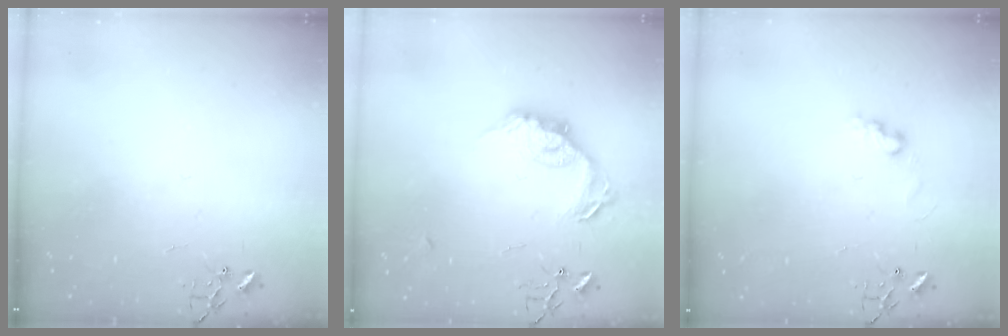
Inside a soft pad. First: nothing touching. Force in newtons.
{"total": 15.0, "press": 15.0, "slide": 0.7}
{"total": 6.4, "press": 6.4, "slide": 0.5}